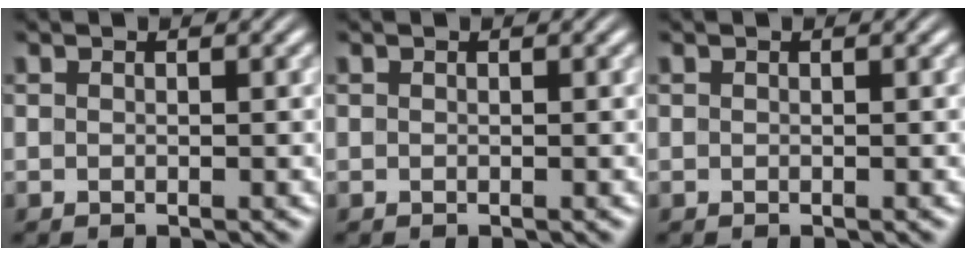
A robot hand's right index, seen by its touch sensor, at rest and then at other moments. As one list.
[{"total": 0.8, "force": [-0.2, -0.7, -0.3], "torque": [0.010, -0.009, 0.005]}, {"total": 0.0}]